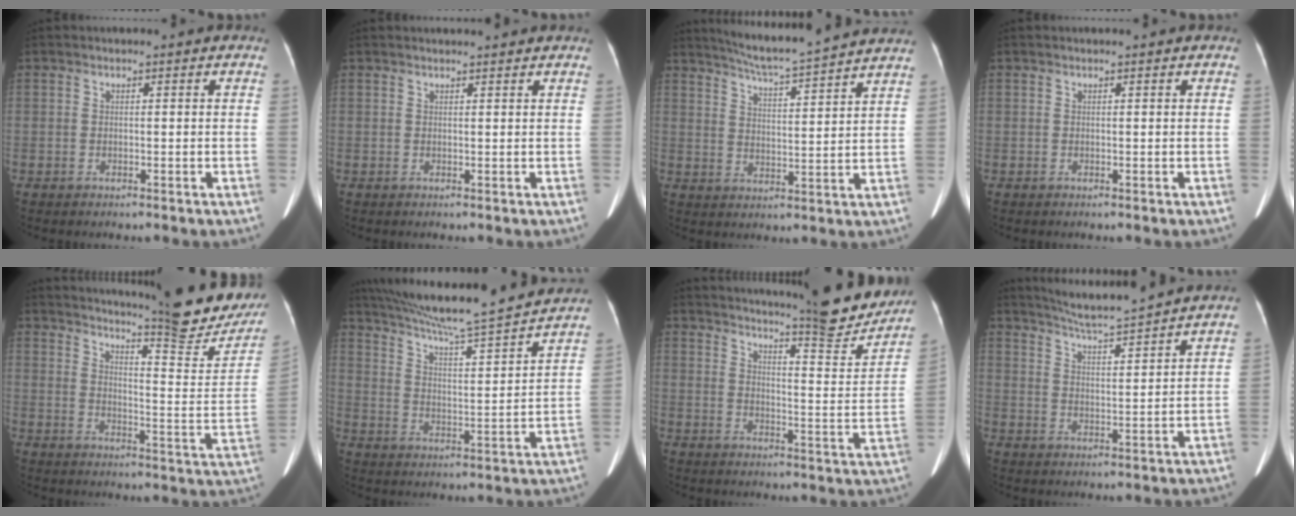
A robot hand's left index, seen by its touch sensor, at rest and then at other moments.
{"total": 3.6, "force": [3.4, -0.1, 1.1], "torque": [-0.014, 0.017, 0.039]}
{"total": 15.2, "force": [13.9, -0.6, 6.1], "torque": [-0.109, -0.001, 0.191]}
{"total": 0.7, "force": [0.7, 0.0, 0.3], "torque": [-0.008, 0.013, 0.008]}
{"total": 21.8, "force": [19.6, 1.4, 9.4], "torque": [-0.134, -0.079, 0.238]}
{"total": 21.0, "force": [18.9, -0.7, 9.3], "torque": [-0.164, -0.013, 0.276]}
{"total": 19.0, "force": [17.3, 1.0, 7.6], "torque": [-0.110, -0.065, 0.213]}
{"total": 10.7, "force": [9.9, -1.2, 4.0], "torque": [-0.074, 0.004, 0.154]}